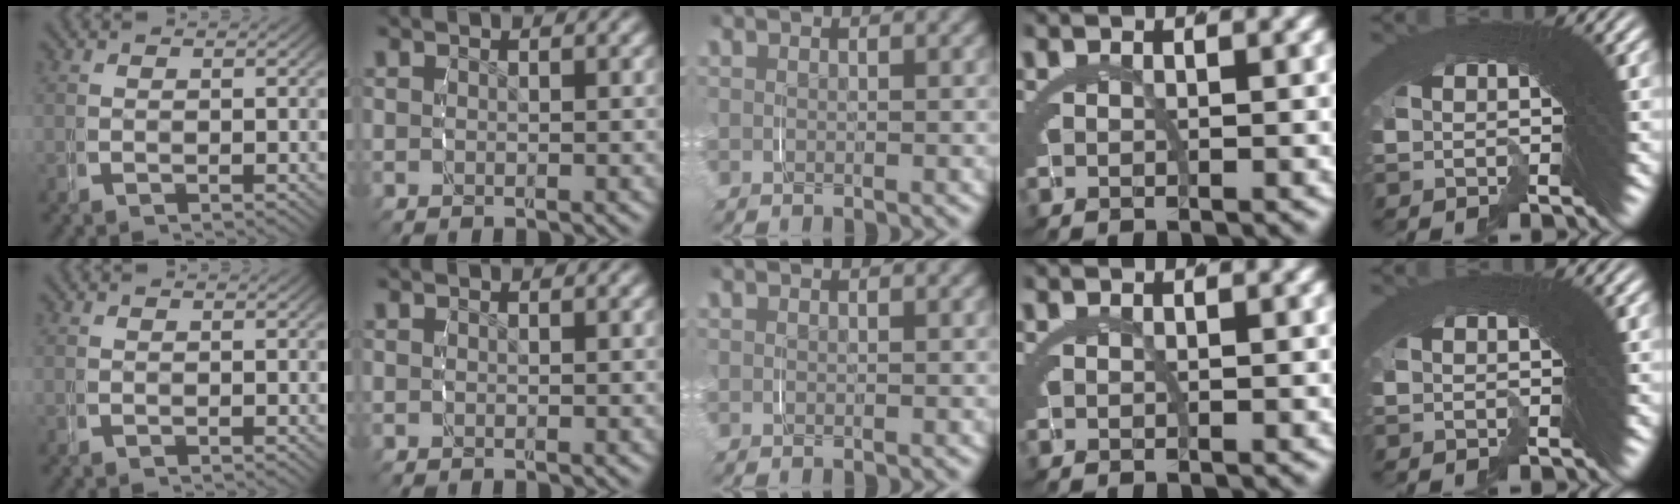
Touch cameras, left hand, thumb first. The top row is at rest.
{}